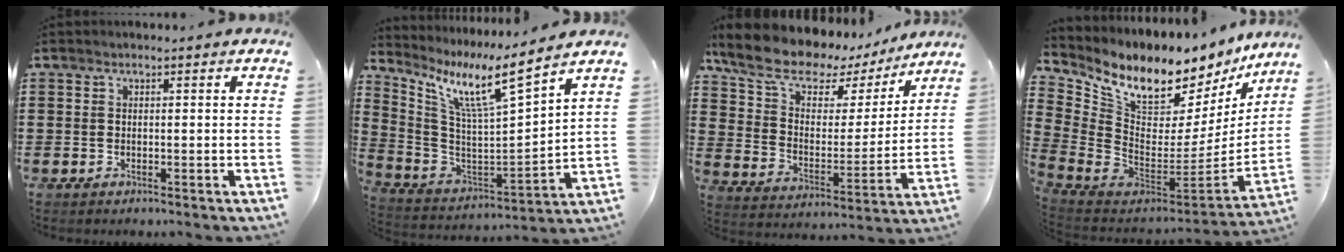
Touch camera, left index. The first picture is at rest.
{"total": 9.9, "force": [6.7, 0.4, 7.3], "torque": [-0.169, -0.046, 0.104]}
{"total": 10.8, "force": [8.5, 4.7, 4.8], "torque": [-0.126, -0.046, 0.150]}
{"total": 8.9, "force": [7.1, 3.5, 4.0], "torque": [-0.106, -0.078, 0.121]}